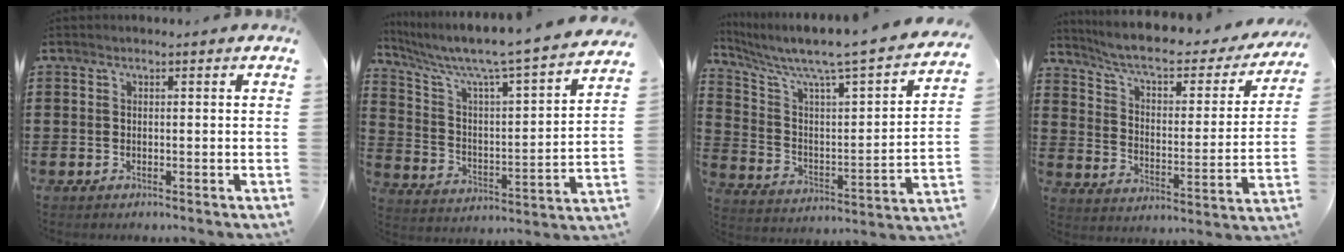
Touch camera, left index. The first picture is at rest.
{"total": 6.3, "force": [5.5, 0.2, 3.1], "torque": [-0.088, -0.053, 0.084]}
{"total": 5.6, "force": [4.7, 0.4, 3.1], "torque": [-0.086, -0.051, 0.068]}
{"total": 6.8, "force": [5.4, 1.4, 3.8], "torque": [-0.097, -0.034, 0.089]}